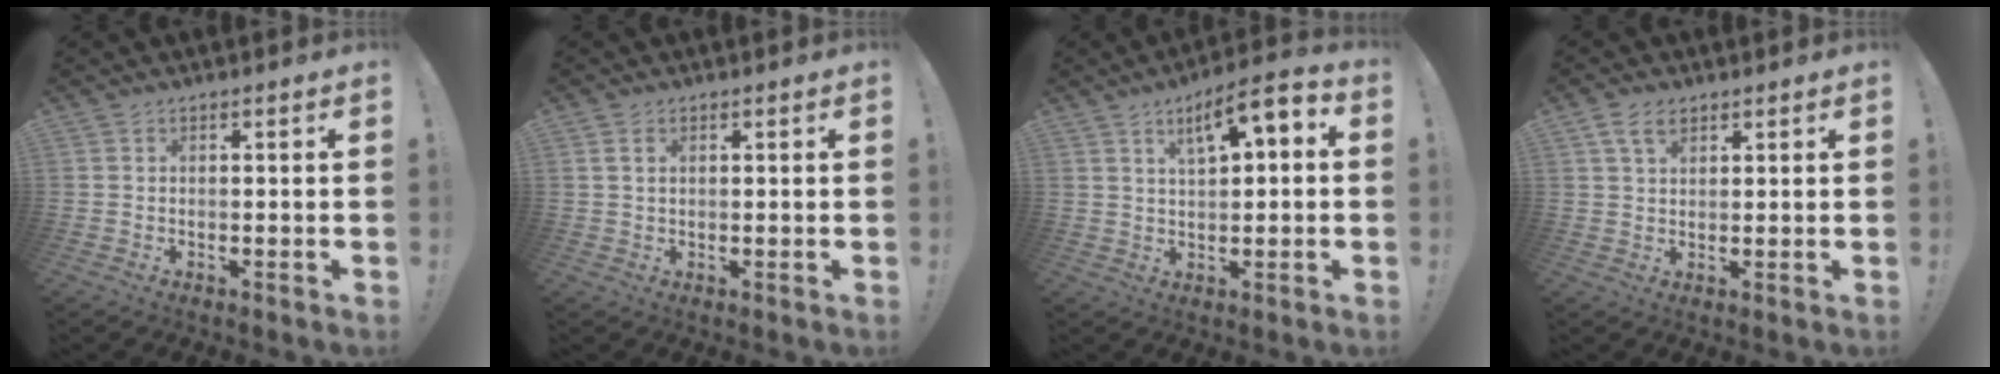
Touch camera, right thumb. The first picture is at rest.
{"total": 2.1, "force": [0.9, 1.3, 1.4], "torque": [-0.022, 0.002, 0.015]}
{"total": 8.5, "force": [3.1, 3.0, 7.3], "torque": [-0.100, -0.020, 0.049]}
{"total": 5.4, "force": [3.1, 3.2, 3.1], "torque": [-0.052, -0.007, 0.058]}